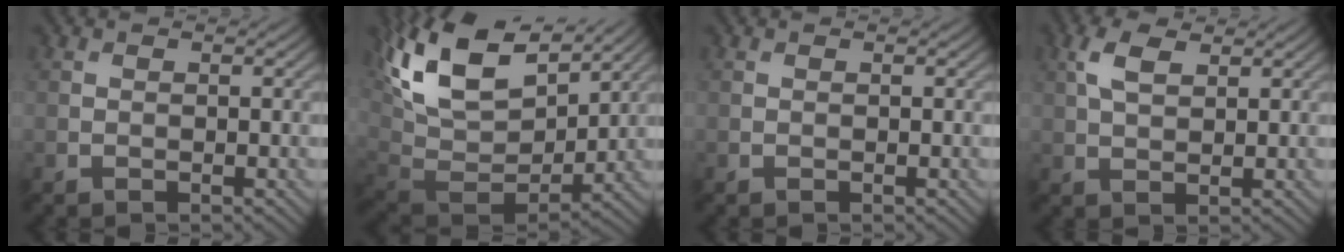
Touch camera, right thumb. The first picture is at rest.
{"total": 17.1, "force": [8.9, 9.3, 11.2], "torque": [-0.266, 0.038, 0.165]}
{"total": 0.0}
{"total": 4.1, "force": [2.0, 2.1, 3.0], "torque": [-0.078, 0.007, 0.038]}